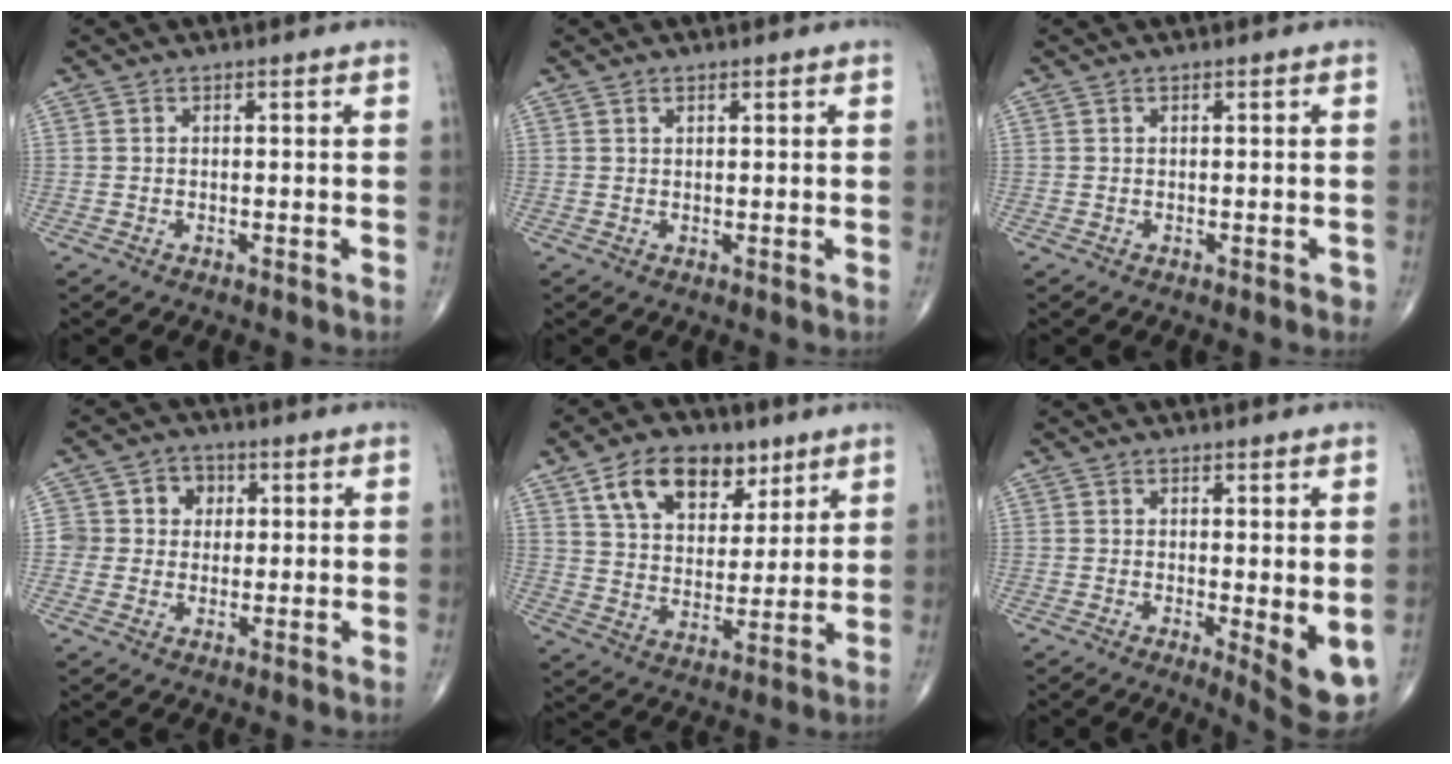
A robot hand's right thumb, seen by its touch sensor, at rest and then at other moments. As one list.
[{"total": 0.9, "force": [0.6, 0.5, 0.5], "torque": [-0.005, -0.003, 0.009]}, {"total": 0.9, "force": [-0.2, 0.5, 0.8], "torque": [-0.006, 0.001, -0.002]}, {"total": 6.2, "force": [1.1, 5.9, 1.5], "torque": [0.022, 0.007, 0.010]}, {"total": 15.0, "force": [8.1, 9.4, 8.4], "torque": [-0.104, -0.029, 0.142]}, {"total": 7.0, "force": [-1.0, 1.9, 6.6], "torque": [-0.086, -0.019, -0.011]}]